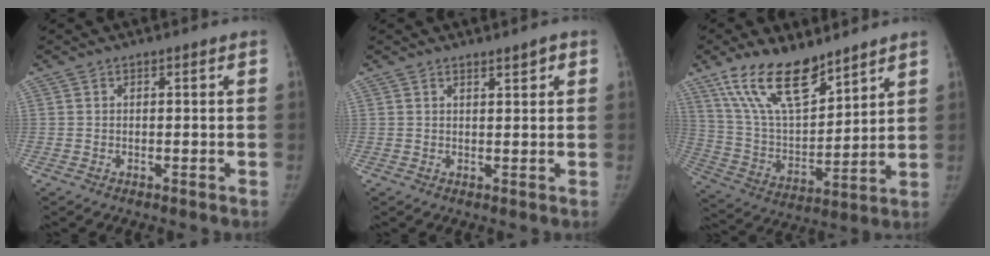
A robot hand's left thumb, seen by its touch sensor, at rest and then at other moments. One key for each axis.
{"total": 1.8, "fx": 1.3, "fy": 0.5, "fz": 1.2, "tx": -0.011, "ty": -0.008, "tz": 0.020}
{"total": 17.7, "fx": 12.4, "fy": 7.1, "fz": 10.5, "tx": -0.154, "ty": -0.063, "tz": 0.240}